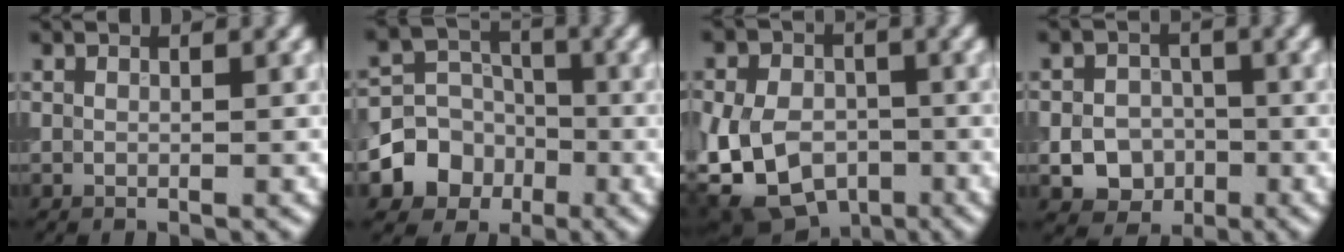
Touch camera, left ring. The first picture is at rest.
{"total": 5.3, "force": [-2.1, 4.7, 1.5], "torque": [-0.005, 0.002, -0.055]}
{"total": 13.1, "force": [-4.5, 10.4, 6.7], "torque": [-0.126, -0.018, -0.101]}
{"total": 4.7, "force": [-1.5, 4.0, 1.9], "torque": [-0.011, -0.003, -0.043]}